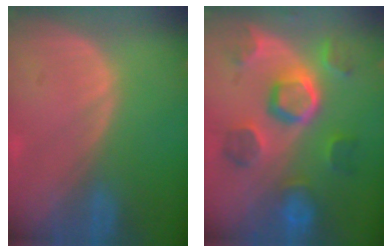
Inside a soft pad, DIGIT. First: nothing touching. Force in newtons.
{"total": 9.3, "press": 9.1, "slide": 1.9}